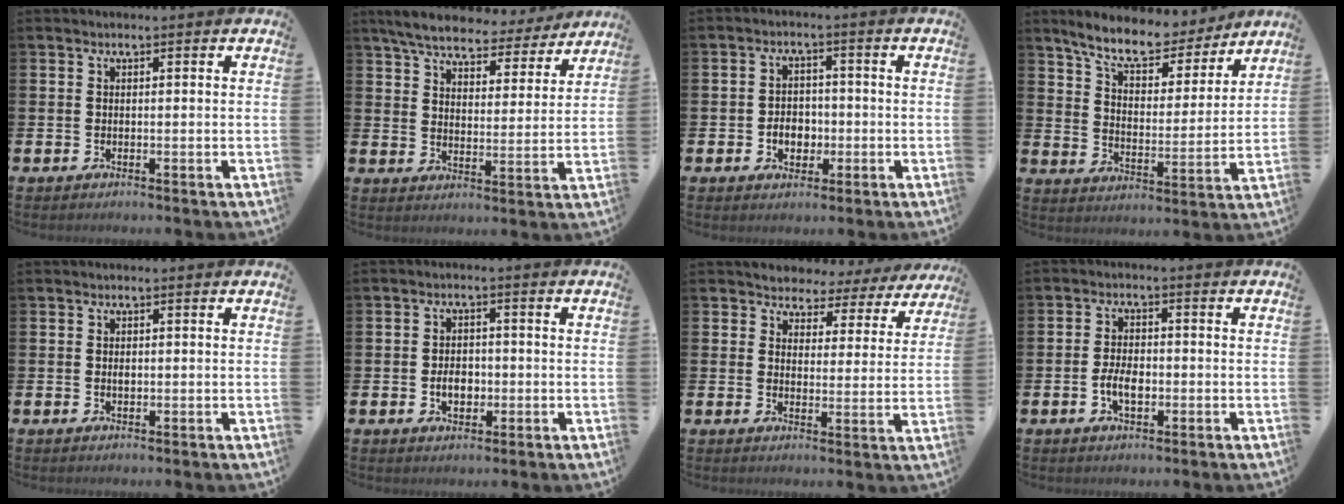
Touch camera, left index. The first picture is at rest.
{"total": 6.9, "force": [6.3, 1.7, 2.1], "torque": [-0.066, -0.036, 0.109]}
{"total": 3.7, "force": [-0.9, 2.9, 2.2], "torque": [-0.024, -0.004, -0.025]}
{"total": 9.3, "force": [8.4, 2.6, 3.0], "torque": [-0.085, -0.055, 0.148]}
{"total": 0.8, "force": [0.1, 0.5, 0.6], "torque": [-0.007, 0.000, -0.001]}
{"total": 3.5, "force": [-0.7, 2.5, 2.3], "torque": [-0.024, -0.005, -0.021]}
{"total": 3.5, "force": [3.1, 1.6, -0.1], "torque": [-0.014, -0.034, 0.047]}
{"total": 3.7, "force": [-0.8, 2.1, 2.9], "torque": [-0.039, -0.001, -0.019]}